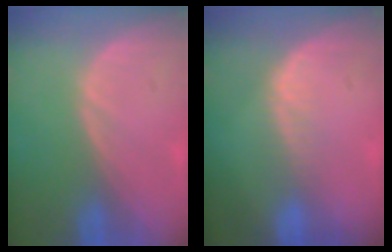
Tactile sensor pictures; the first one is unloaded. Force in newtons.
{"total": 2.5, "press": 2.0, "slide": 1.6}